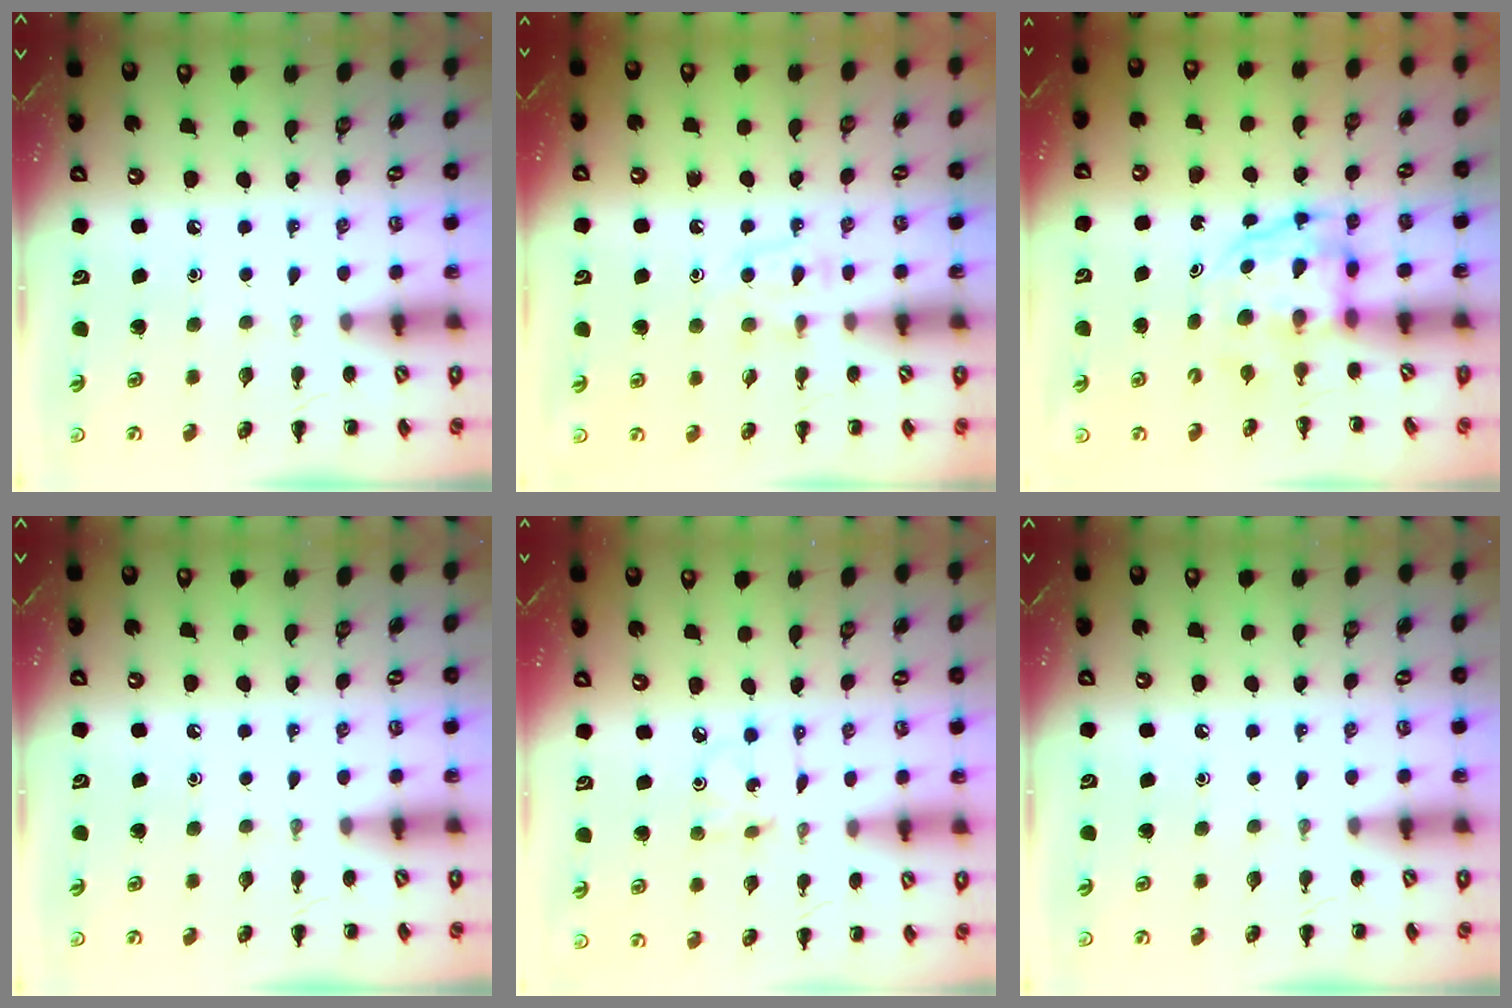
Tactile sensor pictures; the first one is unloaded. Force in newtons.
{"total": 6.2, "press": 5.9, "slide": 1.8}
{"total": 3.7, "press": 3.7, "slide": 0.2}
{"total": 0.0}
{"total": 1.8, "press": 1.7, "slide": 0.5}
{"total": 0.0}